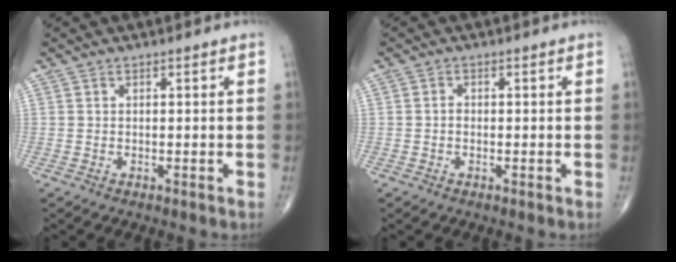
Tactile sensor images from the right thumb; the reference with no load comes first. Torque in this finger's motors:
{"motor_torque": [-0.36, -0.16, 0.30, -0.05, -0.01]}